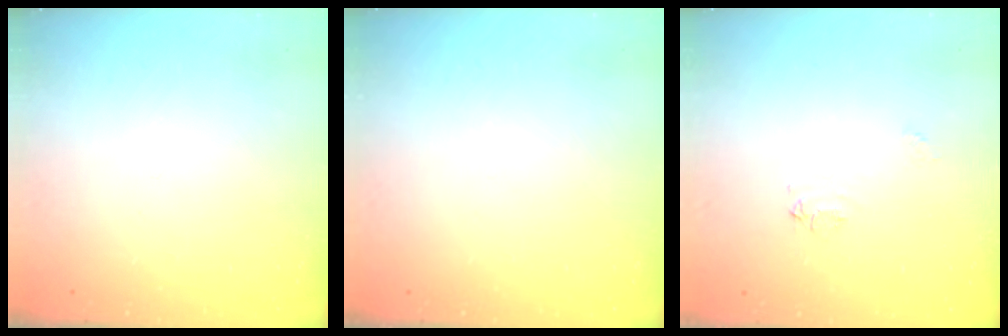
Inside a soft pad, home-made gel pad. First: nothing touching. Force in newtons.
{"total": 0.0}
{"total": 5.5, "press": 5.5, "slide": 0.7}